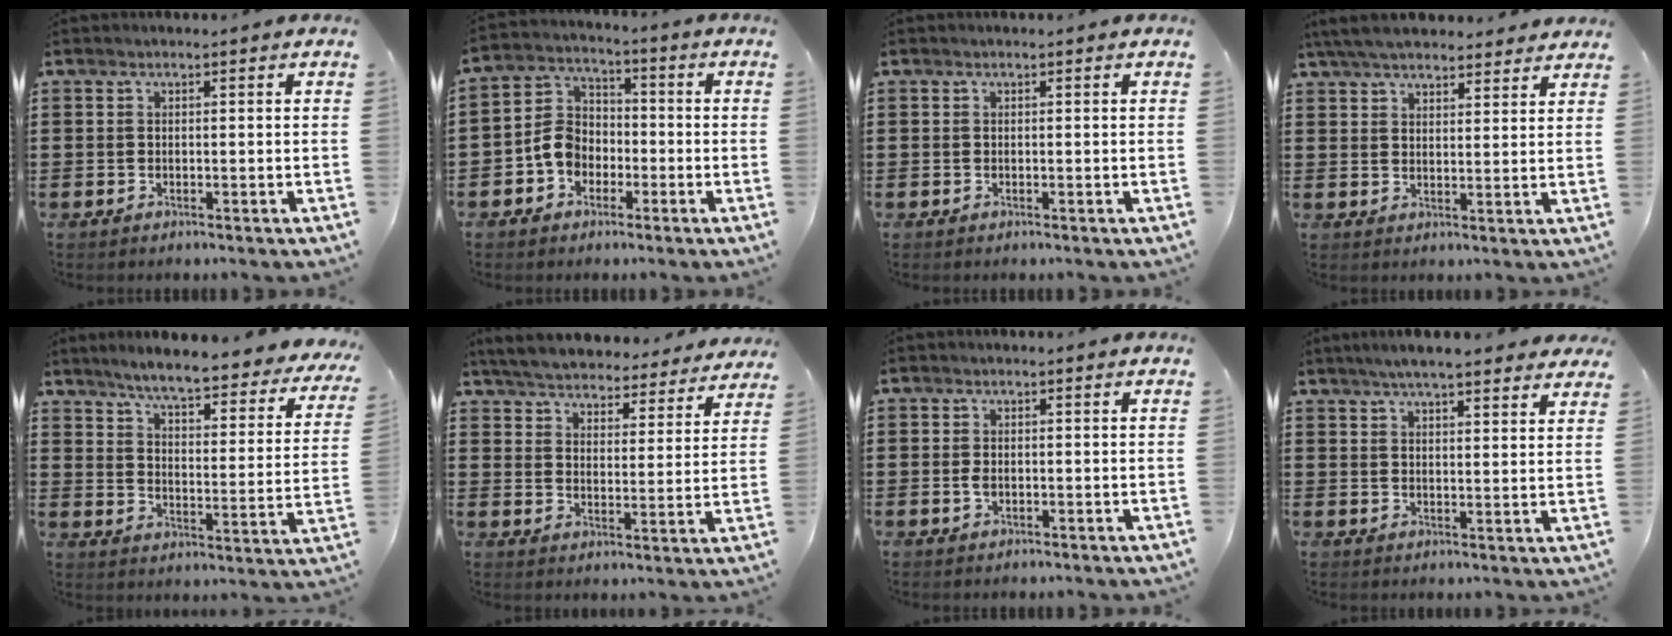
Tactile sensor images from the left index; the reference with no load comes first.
{"total": 6.2, "force": [-2.7, 5.0, 2.6], "torque": [-0.075, 0.015, -0.057]}
{"total": 0.0}
{"total": 5.7, "force": [5.3, 1.1, 2.0], "torque": [-0.055, -0.010, 0.099]}
{"total": 6.1, "force": [5.4, -0.2, 2.8], "torque": [-0.079, -0.039, 0.087]}
{"total": 5.2, "force": [5.2, 0.1, 0.4], "torque": [-0.038, -0.039, 0.088]}
{"total": 1.4, "force": [-0.2, 0.8, 1.1], "torque": [-0.023, 0.003, -0.005]}
{"total": 5.0, "force": [4.5, 0.4, 2.1], "torque": [-0.053, -0.009, 0.081]}